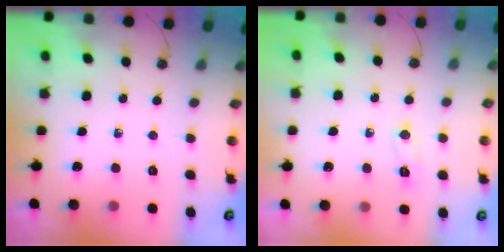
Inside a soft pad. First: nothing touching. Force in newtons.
{"total": 10.0, "press": 5.0, "slide": 8.7}